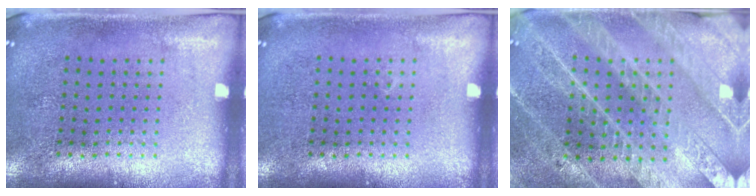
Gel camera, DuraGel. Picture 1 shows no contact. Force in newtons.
{"total": 0.0}
{"total": 3.7, "press": 3.5, "slide": 1.4}